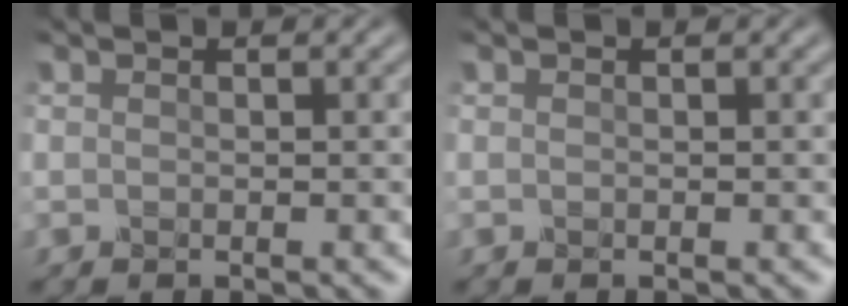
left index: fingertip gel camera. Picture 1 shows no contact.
{"total": 0.0}